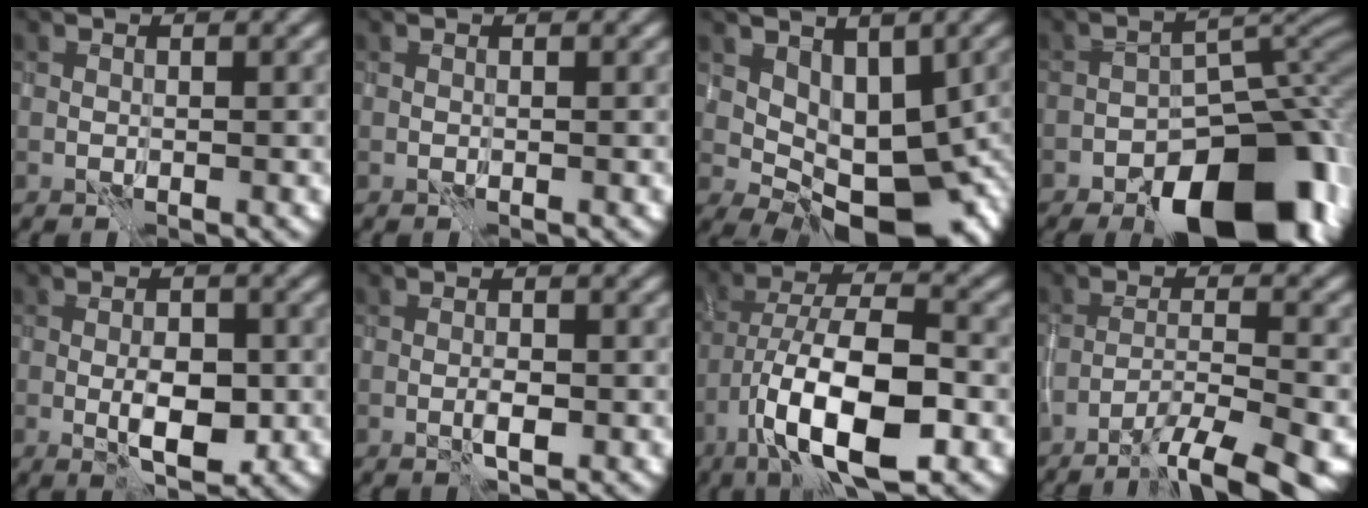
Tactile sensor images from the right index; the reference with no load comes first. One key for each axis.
{"total": 0.0}
{"total": 8.8, "fx": 0.0, "fy": 5.2, "fz": 7.1, "tx": -0.101, "ty": -0.016, "tz": 0.011}
{"total": 14.7, "fx": -9.1, "fy": 6.8, "fz": 9.3, "tx": -0.102, "ty": 0.002, "tz": -0.147}
{"total": 3.8, "fx": -0.8, "fy": 1.7, "fz": 3.3, "tx": -0.052, "ty": -0.002, "tz": -0.012}
{"total": 1.1, "fx": -0.4, "fy": 0.3, "fz": 1.0, "tx": -0.020, "ty": 0.001, "tz": -0.009}
{"total": 11.1, "fx": -4.6, "fy": 4.0, "fz": 9.3, "tx": -0.171, "ty": 0.003, "tz": -0.081}
{"total": 7.1, "fx": -5.1, "fy": 1.2, "fz": 4.9, "tx": -0.069, "ty": -0.007, "tz": -0.078}